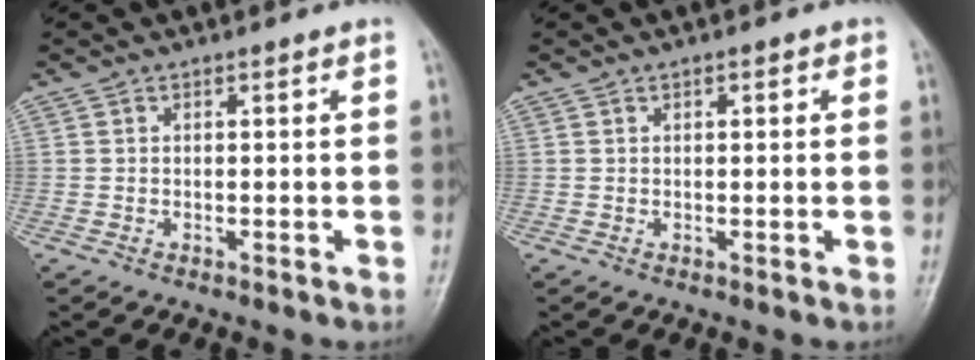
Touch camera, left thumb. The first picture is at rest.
{"total": 1.2, "force": [0.5, 0.6, 0.9], "torque": [-0.009, 0.001, 0.004]}